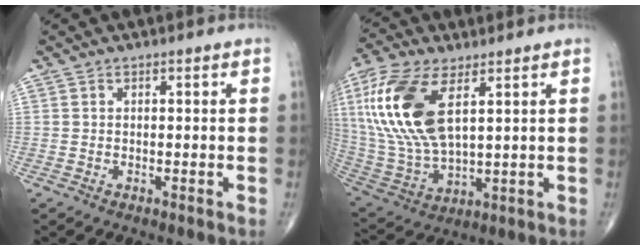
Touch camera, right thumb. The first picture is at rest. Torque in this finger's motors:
{"motor_torque": [-0.72, 1.61, 1.80, 0.50, 0.27]}